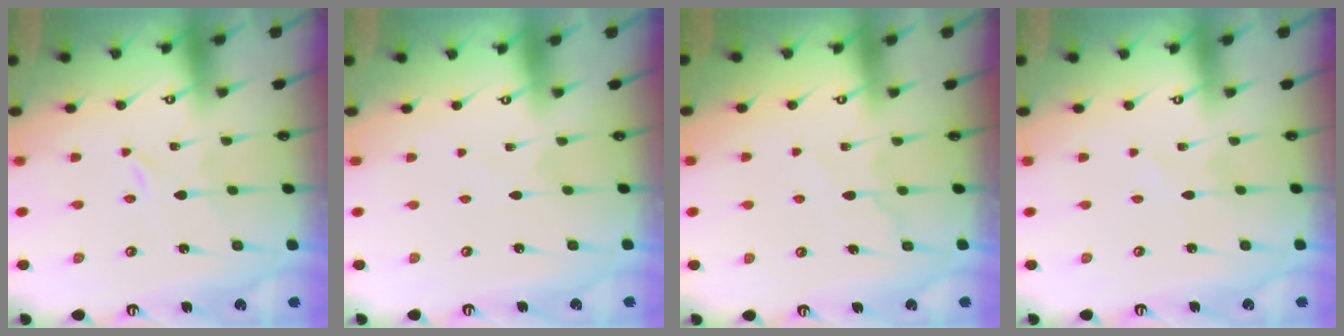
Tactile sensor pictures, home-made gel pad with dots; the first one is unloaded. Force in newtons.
{"total": 1.3, "press": 1.3, "slide": 0.2}
{"total": 7.4, "press": 7.3, "slide": 0.9}
{"total": 1.5, "press": 1.5, "slide": 0.2}